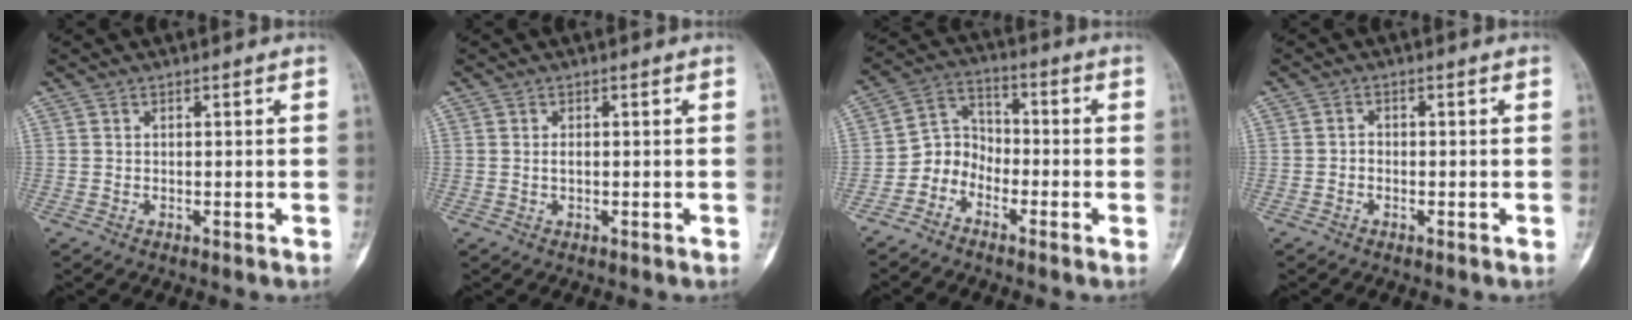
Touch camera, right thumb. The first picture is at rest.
{"total": 1.0, "force": [0.0, 0.5, 0.8], "torque": [-0.016, 0.000, 0.001]}
{"total": 6.0, "force": [-3.4, 4.7, 1.5], "torque": [-0.002, 0.048, -0.080]}
{"total": 1.2, "force": [-0.5, 1.0, 0.5], "torque": [-0.002, 0.005, -0.012]}